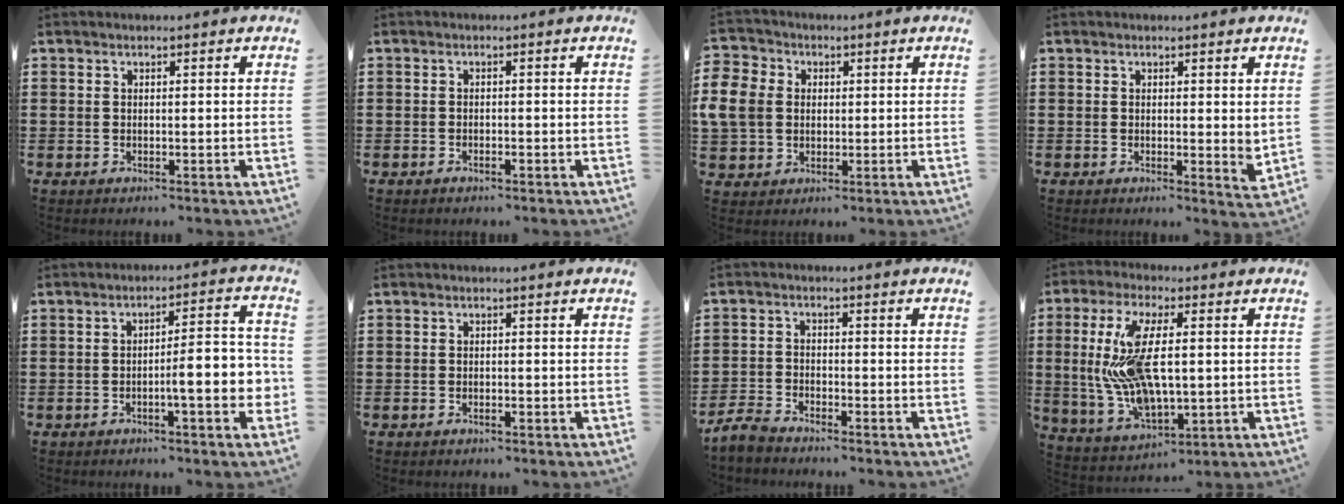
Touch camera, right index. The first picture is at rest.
{"total": 0.8, "force": [-0.7, 0.2, 0.2], "torque": [-0.008, -0.002, -0.013]}
{"total": 6.5, "force": [0.1, 5.8, 3.0], "torque": [-0.108, 0.004, -0.005]}
{"total": 1.8, "force": [1.0, 0.8, 1.3], "torque": [-0.013, -0.001, 0.016]}
{"total": 7.7, "force": [-2.2, 1.6, 7.1], "torque": [-0.102, -0.004, -0.041]}
{"total": 0.6, "force": [-0.6, 0.2, 0.2], "torque": [-0.007, -0.002, -0.010]}
{"total": 3.3, "force": [-3.1, 0.7, 0.7], "torque": [-0.029, 0.000, -0.068]}
{"total": 12.3, "force": [0.4, 5.2, 11.1], "torque": [-0.250, -0.009, 0.002]}